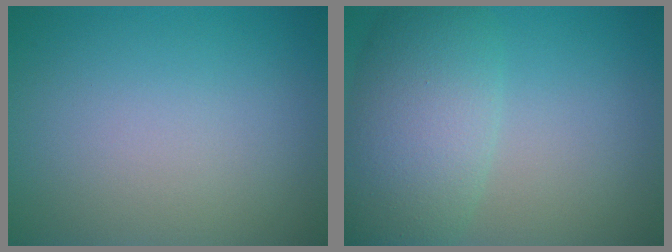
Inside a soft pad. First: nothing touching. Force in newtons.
{"total": 6.8, "press": 6.8, "slide": 0.4}